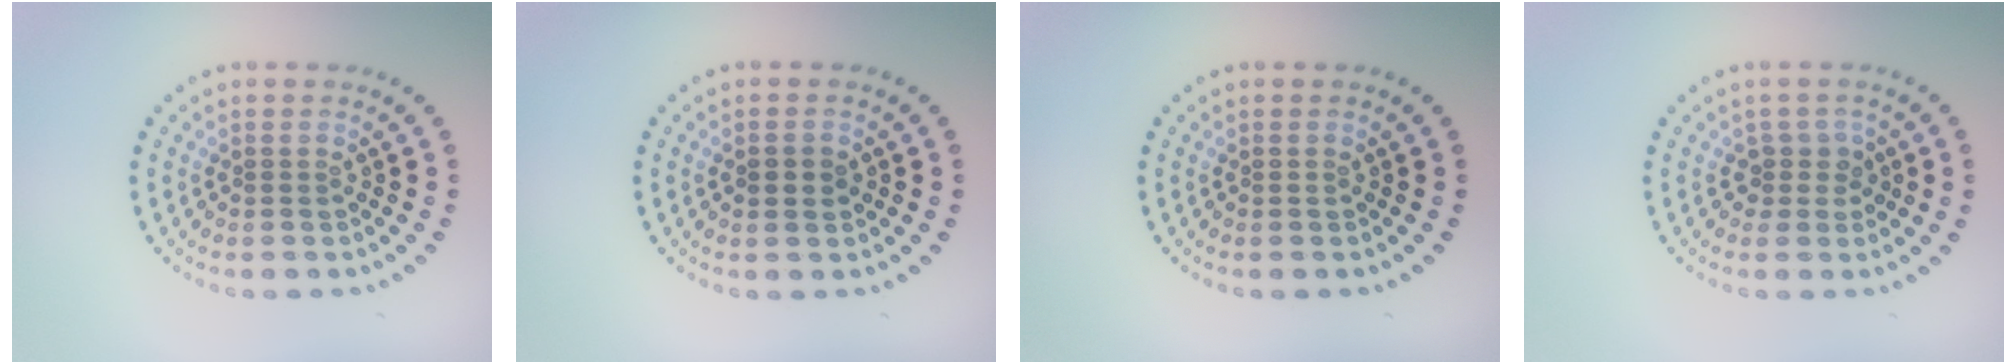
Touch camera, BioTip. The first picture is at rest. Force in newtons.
{"total": 1.9, "press": 1.9, "slide": 0.1}
{"total": 0.0}
{"total": 2.0, "press": 1.6, "slide": 1.2}